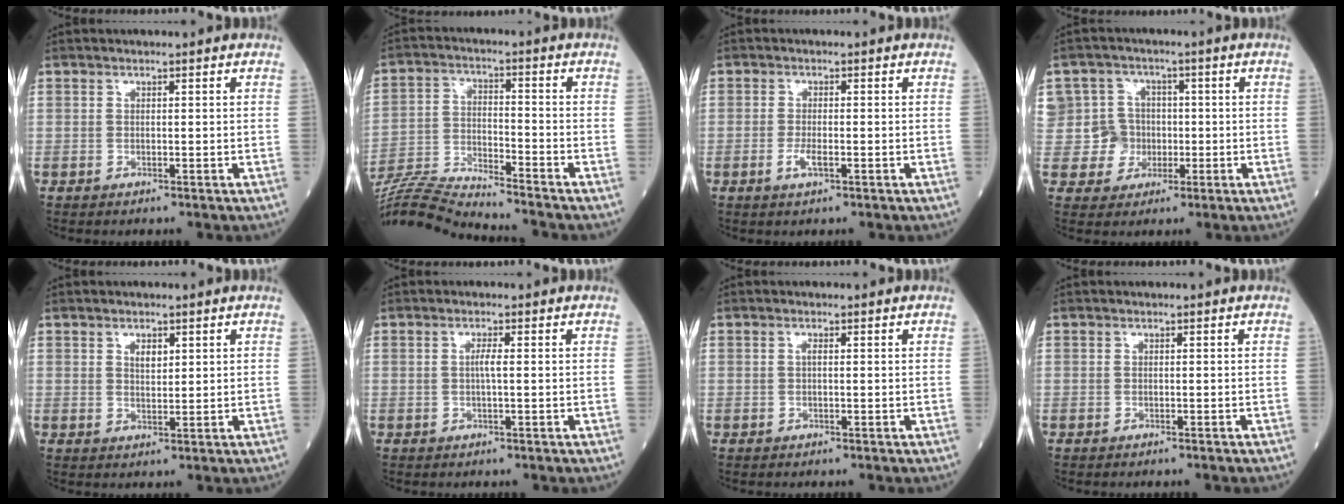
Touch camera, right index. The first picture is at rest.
{"total": 13.9, "force": [-13.3, -1.1, 3.8], "torque": [-0.069, -0.002, -0.238]}
{"total": 2.2, "force": [-0.8, 0.6, 2.0], "torque": [-0.043, -0.002, -0.013]}
{"total": 7.9, "force": [0.1, 7.8, 0.6], "torque": [-0.019, 0.033, 0.013]}
{"total": 2.0, "force": [1.0, 1.0, 1.5], "torque": [-0.023, 0.000, 0.019]}
{"total": 1.5, "force": [0.0, 0.0, 1.5], "torque": [-0.029, 0.001, -0.001]}
{"total": 0.6, "force": [0.1, 0.1, 0.6], "torque": [-0.016, 0.000, 0.001]}
{"total": 0.6, "force": [-0.6, 0.0, 0.2], "torque": [-0.007, -0.001, -0.011]}